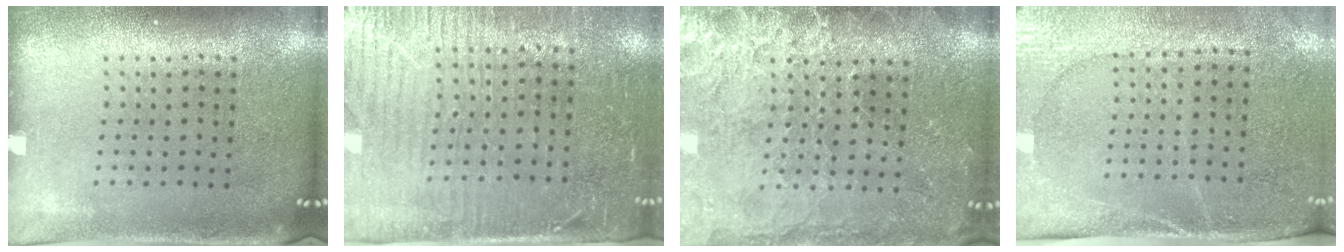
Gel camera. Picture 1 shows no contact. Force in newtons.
{"total": 3.5, "press": 3.1, "slide": 1.5}
{"total": 3.6, "press": 3.3, "slide": 1.3}
{"total": 2.9, "press": 2.5, "slide": 1.4}